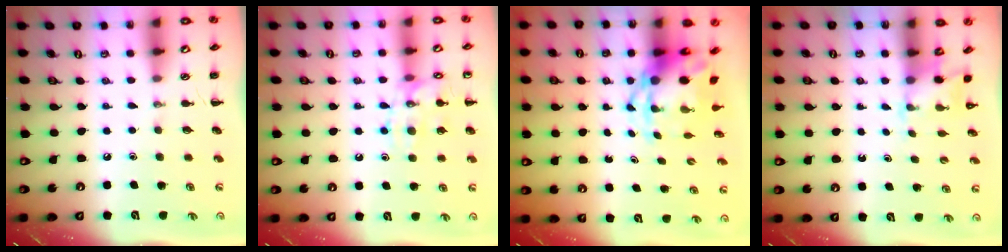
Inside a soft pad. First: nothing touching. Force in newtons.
{"total": 12.8, "press": 12.8, "slide": 0.8}
{"total": 4.3, "press": 4.2, "slide": 0.9}
{"total": 1.9, "press": 1.8, "slide": 0.6}